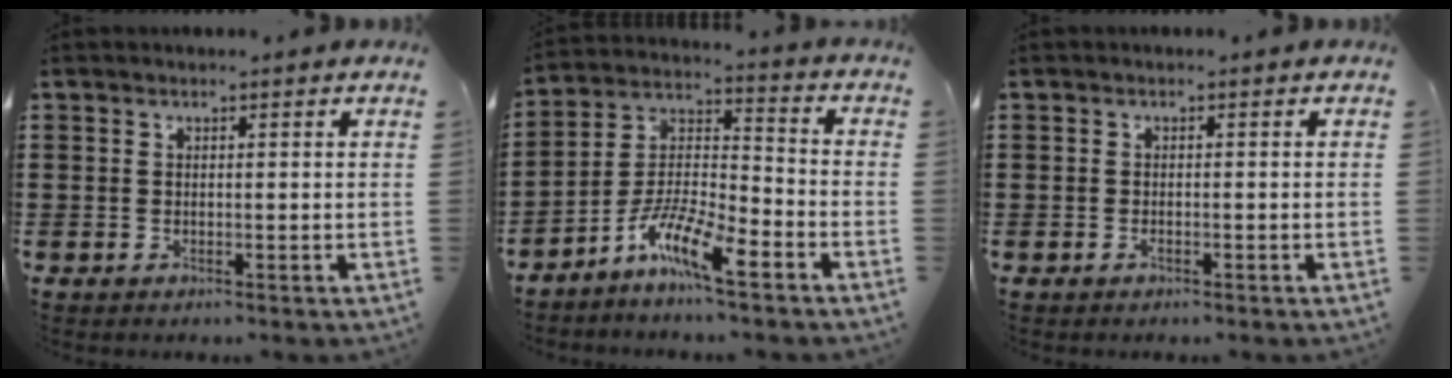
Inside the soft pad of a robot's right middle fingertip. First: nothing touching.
{"total": 9.0, "force": [-6.6, 1.7, 5.9], "torque": [-0.134, -0.011, -0.133]}
{"total": 0.8, "force": [-0.6, 0.3, 0.5], "torque": [-0.012, -0.003, -0.011]}